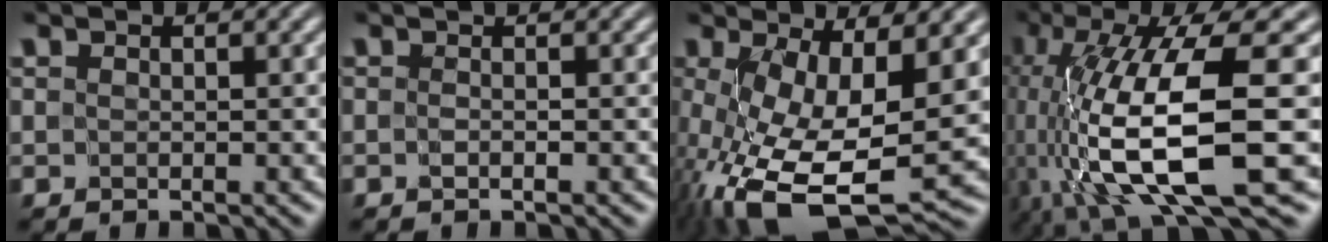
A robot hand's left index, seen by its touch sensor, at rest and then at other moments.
{"total": 0.6, "force": [-0.4, -0.4, 0.2], "torque": [-0.004, -0.004, -0.007]}
{"total": 13.4, "force": [-3.4, 5.3, 11.8], "torque": [-0.239, -0.033, -0.048]}
{"total": 13.3, "force": [-2.9, 3.7, 12.4], "torque": [-0.238, -0.007, -0.044]}